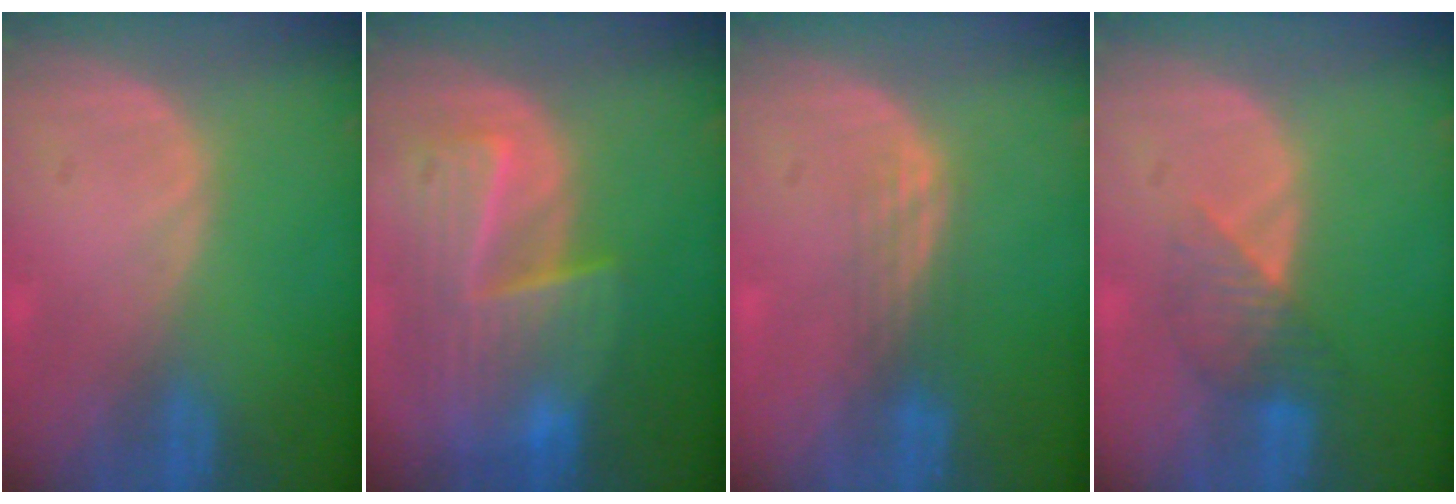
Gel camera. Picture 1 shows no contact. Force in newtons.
{"total": 9.9, "press": 8.6, "slide": 5.0}
{"total": 3.0, "press": 2.5, "slide": 1.6}
{"total": 3.9, "press": 3.8, "slide": 1.1}